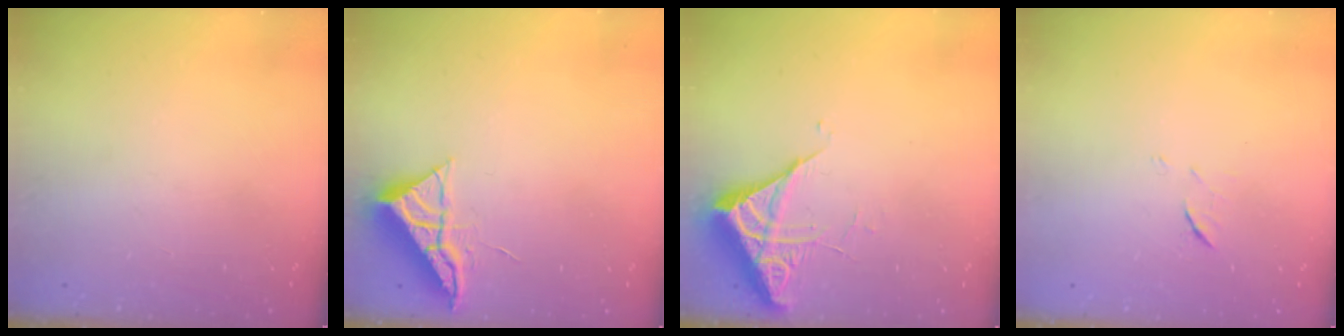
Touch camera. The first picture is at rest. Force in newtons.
{"total": 6.4, "press": 6.4, "slide": 0.2}
{"total": 5.4, "press": 5.4, "slide": 0.3}
{"total": 5.4, "press": 5.2, "slide": 1.2}